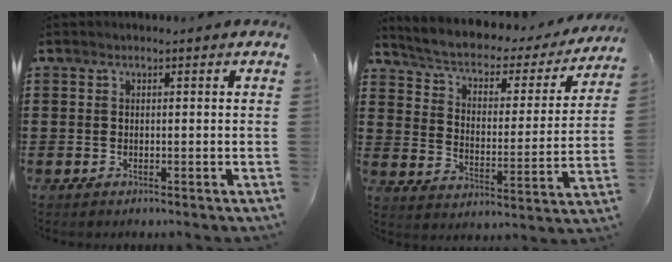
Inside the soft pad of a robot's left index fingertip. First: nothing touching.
{"total": 4.2, "force": [2.8, 2.1, 2.4], "torque": [-0.062, -0.020, 0.040]}